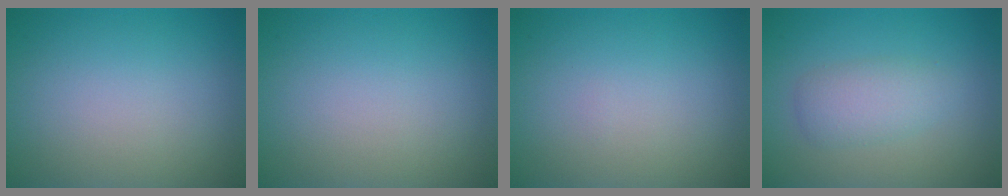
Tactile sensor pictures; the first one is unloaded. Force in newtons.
{"total": 0.0}
{"total": 0.0}
{"total": 2.6, "press": 2.6, "slide": 0.1}